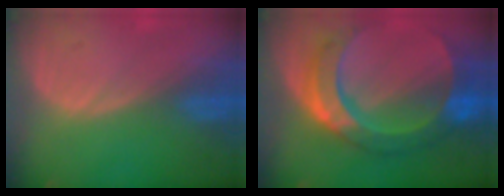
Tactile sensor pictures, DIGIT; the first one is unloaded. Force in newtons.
{"total": 11.0, "press": 10.9, "slide": 1.1}